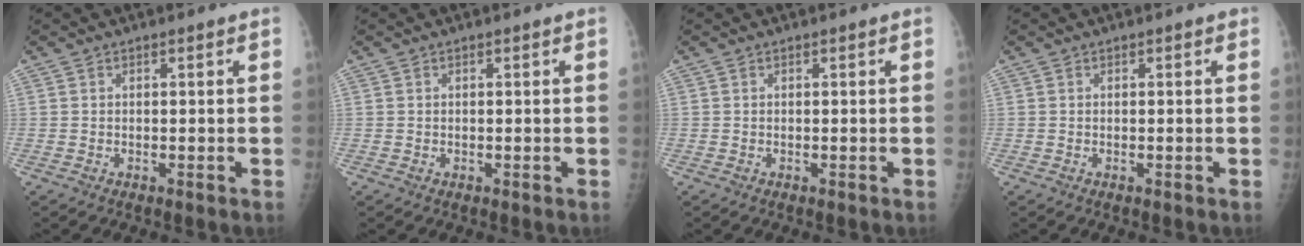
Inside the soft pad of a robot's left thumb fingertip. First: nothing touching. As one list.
[{"total": 0.0}, {"total": 0.0}, {"total": 0.0}]